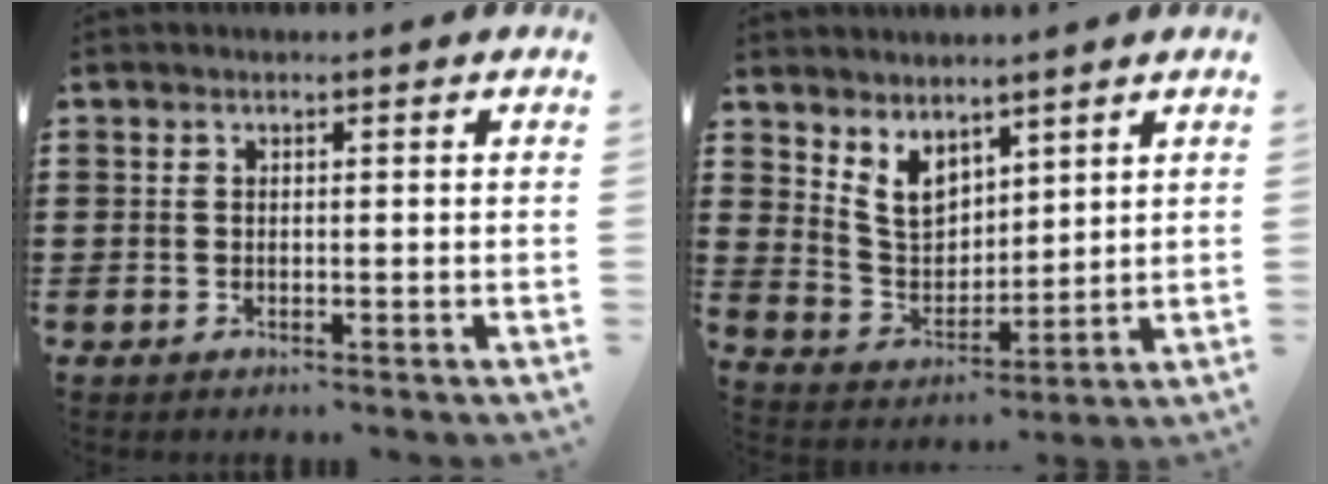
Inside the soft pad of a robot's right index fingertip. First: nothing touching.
{"total": 5.9, "force": [4.0, 3.8, 2.3], "torque": [-0.066, -0.006, 0.076]}